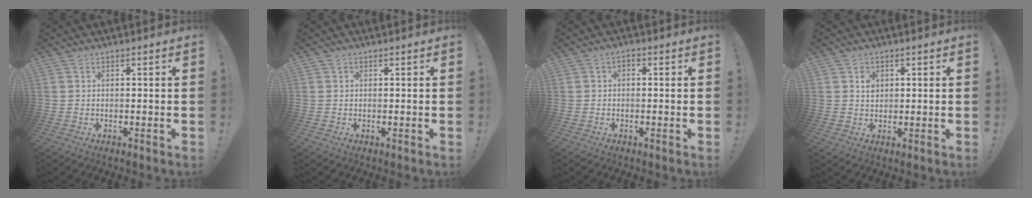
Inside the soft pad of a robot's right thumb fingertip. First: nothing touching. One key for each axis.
{"total": 0.0}
{"total": 1.3, "fx": -0.7, "fy": 0.6, "fz": 0.9, "tx": -0.016, "ty": 0.006, "tz": -0.013}
{"total": 3.0, "fx": 1.0, "fy": 2.6, "fz": 1.2, "tx": -0.009, "ty": -0.003, "tz": 0.014}